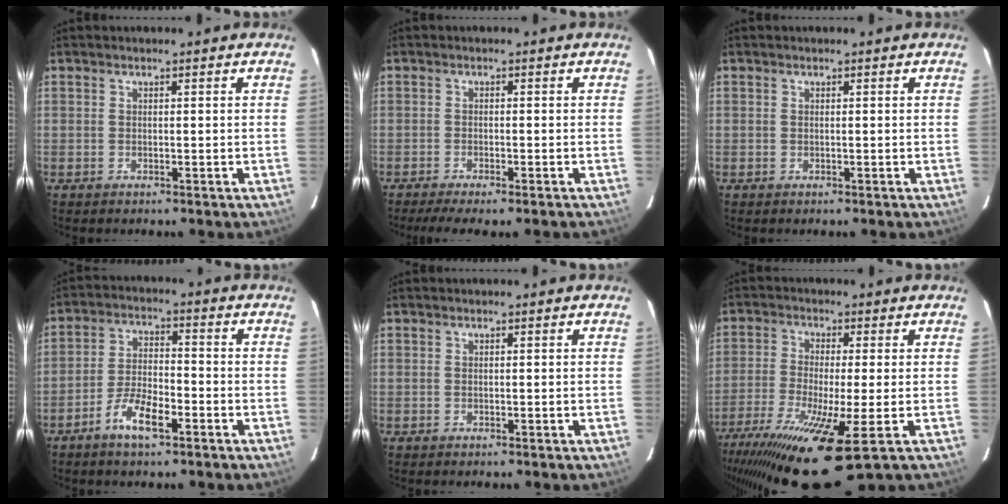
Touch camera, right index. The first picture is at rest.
{"total": 5.3, "force": [-4.3, 0.3, 3.0], "torque": [-0.065, -0.019, -0.070]}
{"total": 0.0}
{"total": 7.3, "force": [-4.5, 2.3, 5.3], "torque": [-0.115, 0.002, -0.083]}
{"total": 0.0}
{"total": 17.3, "force": [-9.4, 1.6, 14.4], "torque": [-0.292, -0.071, -0.165]}